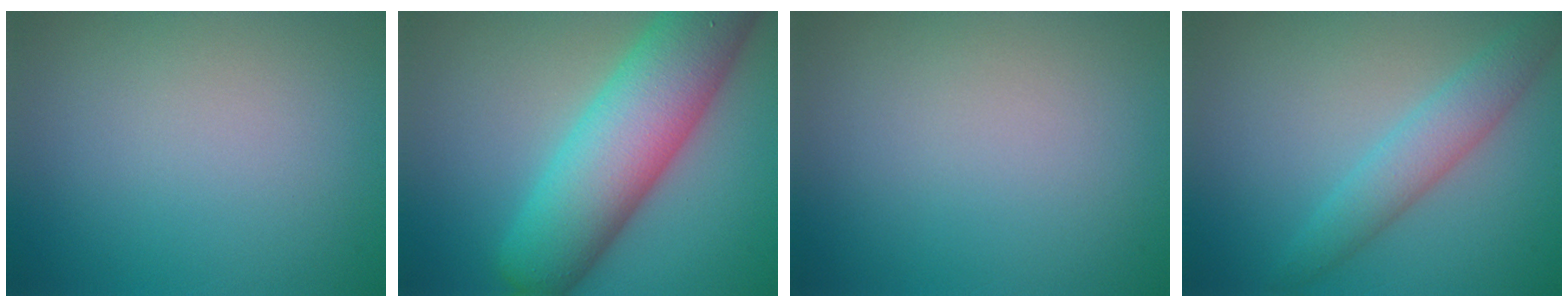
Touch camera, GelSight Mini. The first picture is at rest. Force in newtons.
{"total": 10.8, "press": 10.7, "slide": 0.4}
{"total": 0.0}
{"total": 3.2, "press": 3.2, "slide": 0.0}